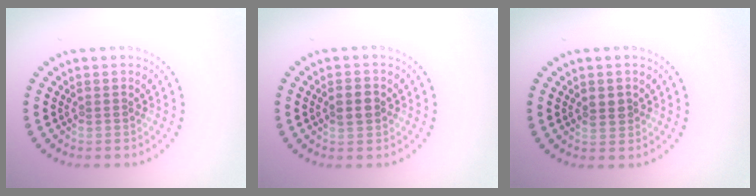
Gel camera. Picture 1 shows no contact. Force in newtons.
{"total": 2.3, "press": 2.3, "slide": 0.1}
{"total": 1.4, "press": 1.4, "slide": 0.3}